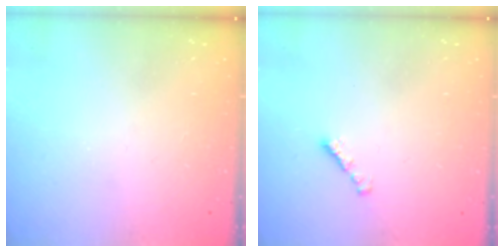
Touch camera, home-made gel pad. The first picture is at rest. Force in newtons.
{"total": 1.0, "press": 0.8, "slide": 0.5}